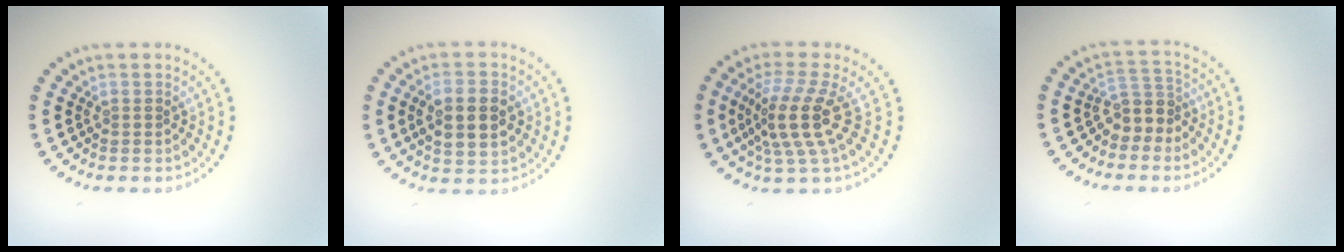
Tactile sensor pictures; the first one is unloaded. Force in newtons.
{"total": 4.5, "press": 4.4, "slide": 0.5}
{"total": 4.5, "press": 3.4, "slide": 3.0}
{"total": 2.8, "press": 2.3, "slide": 1.6}